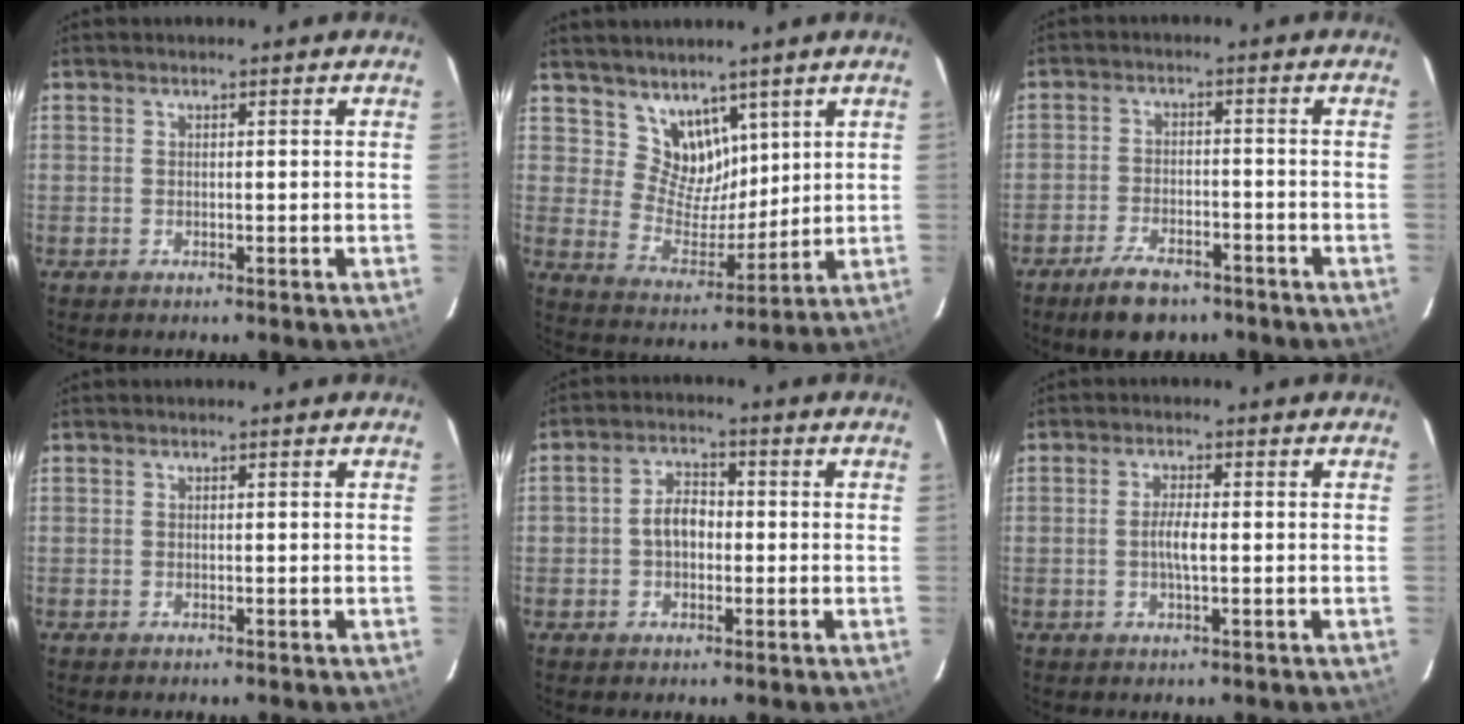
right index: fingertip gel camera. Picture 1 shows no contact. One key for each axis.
{"total": 8.6, "fx": 5.9, "fy": 5.7, "fz": 2.6, "tx": -0.037, "ty": -0.003, "tz": 0.120}
{"total": 8.6, "fx": -6.4, "fy": 3.8, "fz": 4.3, "tx": -0.103, "ty": -0.001, "tz": -0.102}
{"total": 0.0}
{"total": 5.0, "fx": -0.6, "fy": 3.6, "fz": 3.4, "tx": -0.060, "ty": 0.015, "tz": -0.008}
{"total": 3.1, "fx": -0.3, "fy": 0.6, "fz": 3.0, "tx": -0.057, "ty": 0.001, "tz": -0.007}